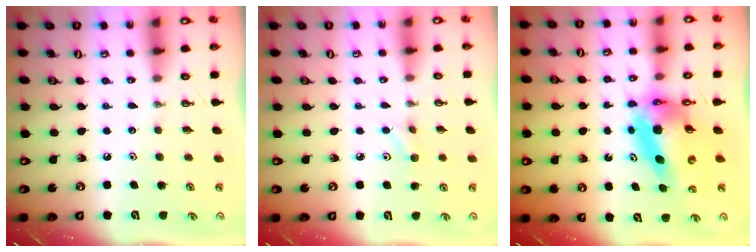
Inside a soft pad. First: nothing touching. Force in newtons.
{"total": 4.2, "press": 4.1, "slide": 0.8}
{"total": 11.9, "press": 11.8, "slide": 1.2}